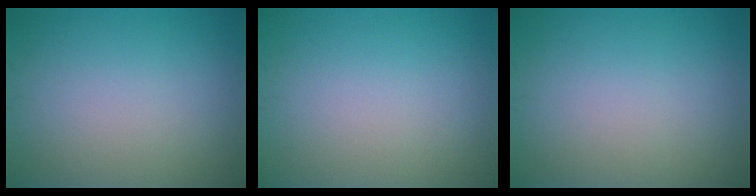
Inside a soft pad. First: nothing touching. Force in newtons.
{"total": 0.0}
{"total": 0.0}